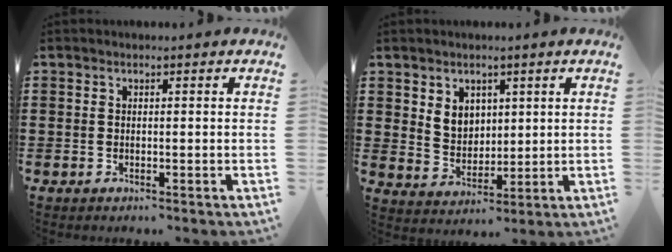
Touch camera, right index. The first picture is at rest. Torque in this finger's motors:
{"motor_torque": [0.17, -0.13, 0.12, 0.09]}